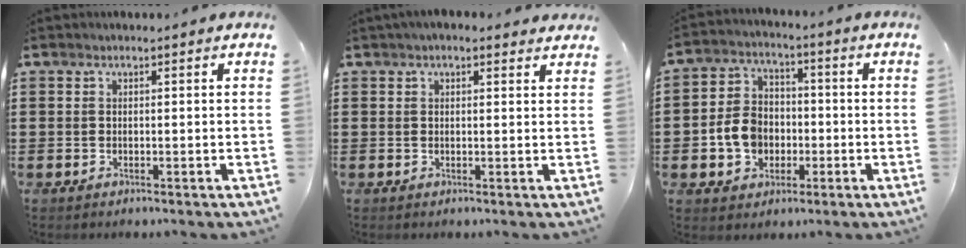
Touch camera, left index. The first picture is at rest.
{"total": 1.8, "force": [1.3, 0.9, 0.8], "torque": [-0.019, 0.009, 0.022]}
{"total": 7.3, "force": [-1.7, 6.1, 3.6], "torque": [-0.097, 0.015, -0.033]}